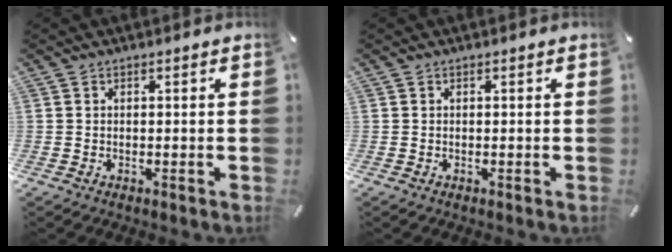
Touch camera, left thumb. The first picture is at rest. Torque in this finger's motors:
{"motor_torque": [0.00, 0.00, 0.15, 0.15, 0.00]}